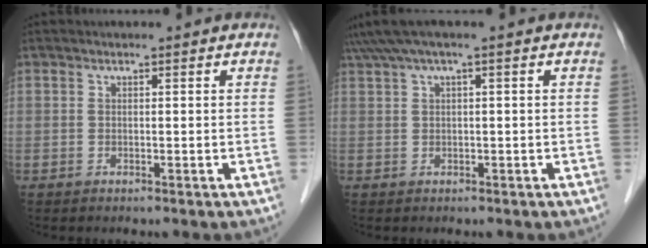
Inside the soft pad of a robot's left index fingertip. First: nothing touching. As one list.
[{"total": 3.4, "force": [1.9, 0.0, 2.9], "torque": [-0.066, 0.035, 0.039]}]